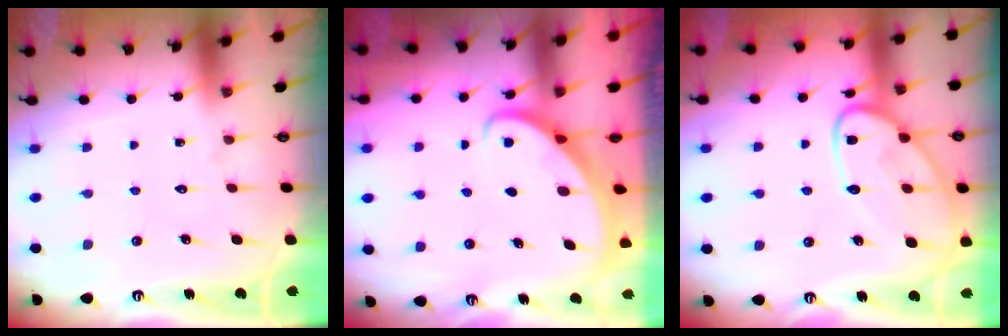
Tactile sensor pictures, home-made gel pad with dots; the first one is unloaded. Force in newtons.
{"total": 2.7, "press": 2.6, "slide": 0.2}
{"total": 14.6, "press": 14.5, "slide": 1.4}